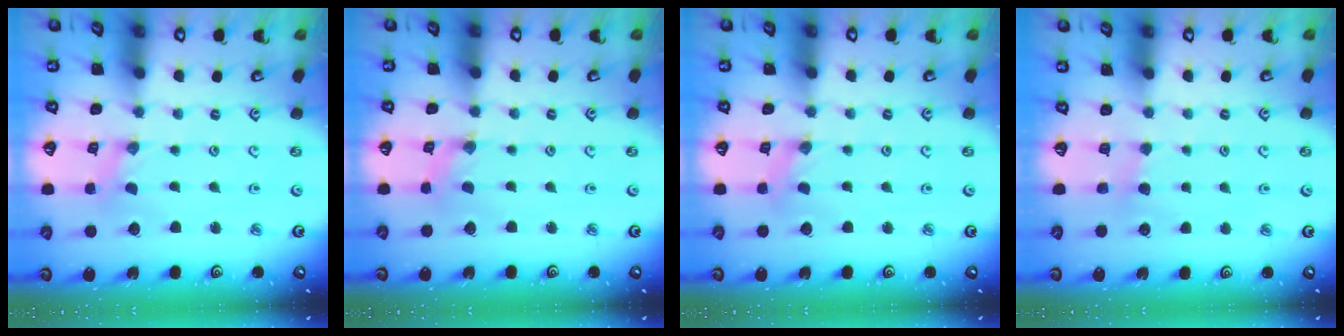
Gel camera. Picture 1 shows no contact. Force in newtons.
{"total": 0.0}
{"total": 2.5, "press": 2.4, "slide": 0.4}
{"total": 2.9, "press": 2.9, "slide": 0.3}